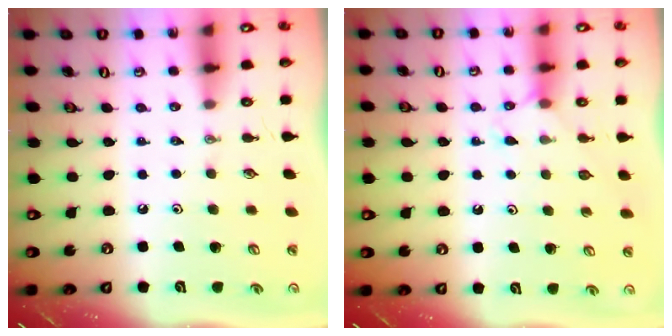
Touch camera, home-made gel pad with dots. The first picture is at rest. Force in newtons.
{"total": 4.5, "press": 4.4, "slide": 0.6}